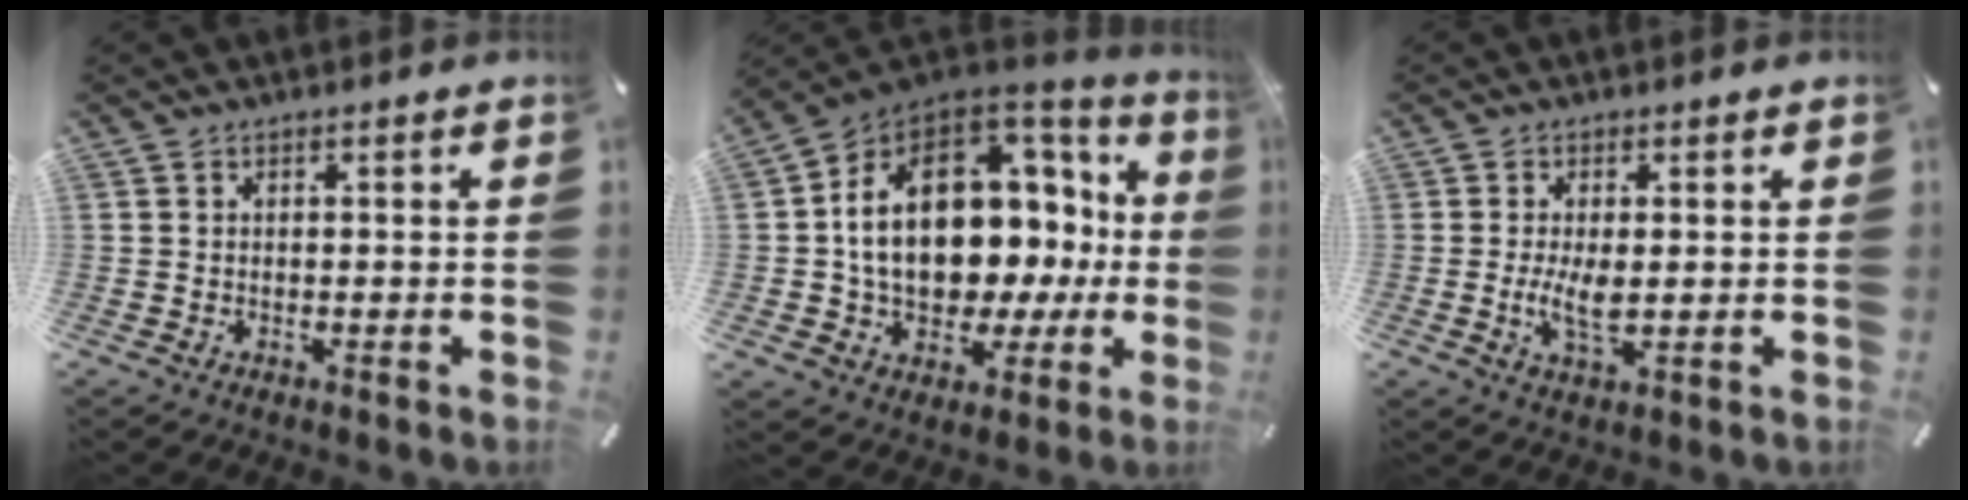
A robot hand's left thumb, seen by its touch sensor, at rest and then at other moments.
{"total": 20.1, "force": [2.6, 14.3, 13.8], "torque": [-0.226, -0.024, 0.052]}
{"total": 5.4, "force": [-0.1, 2.2, 5.0], "torque": [-0.118, -0.008, -0.008]}